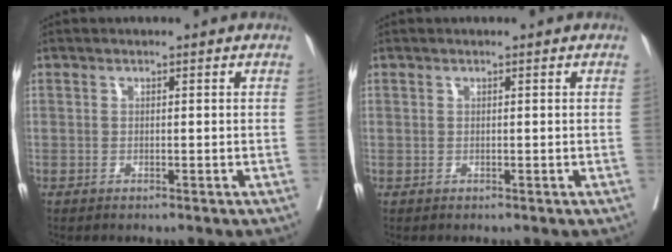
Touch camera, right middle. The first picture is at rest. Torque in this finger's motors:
{"motor_torque": [-0.13, -0.05, -0.01, 0.01]}